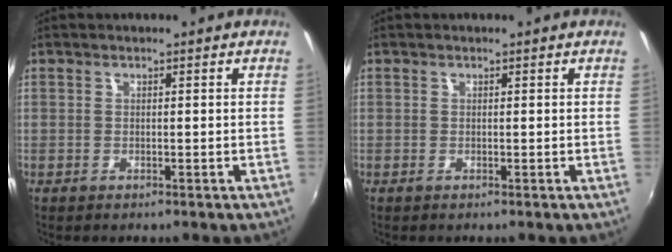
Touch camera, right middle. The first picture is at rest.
{"total": 0.0}